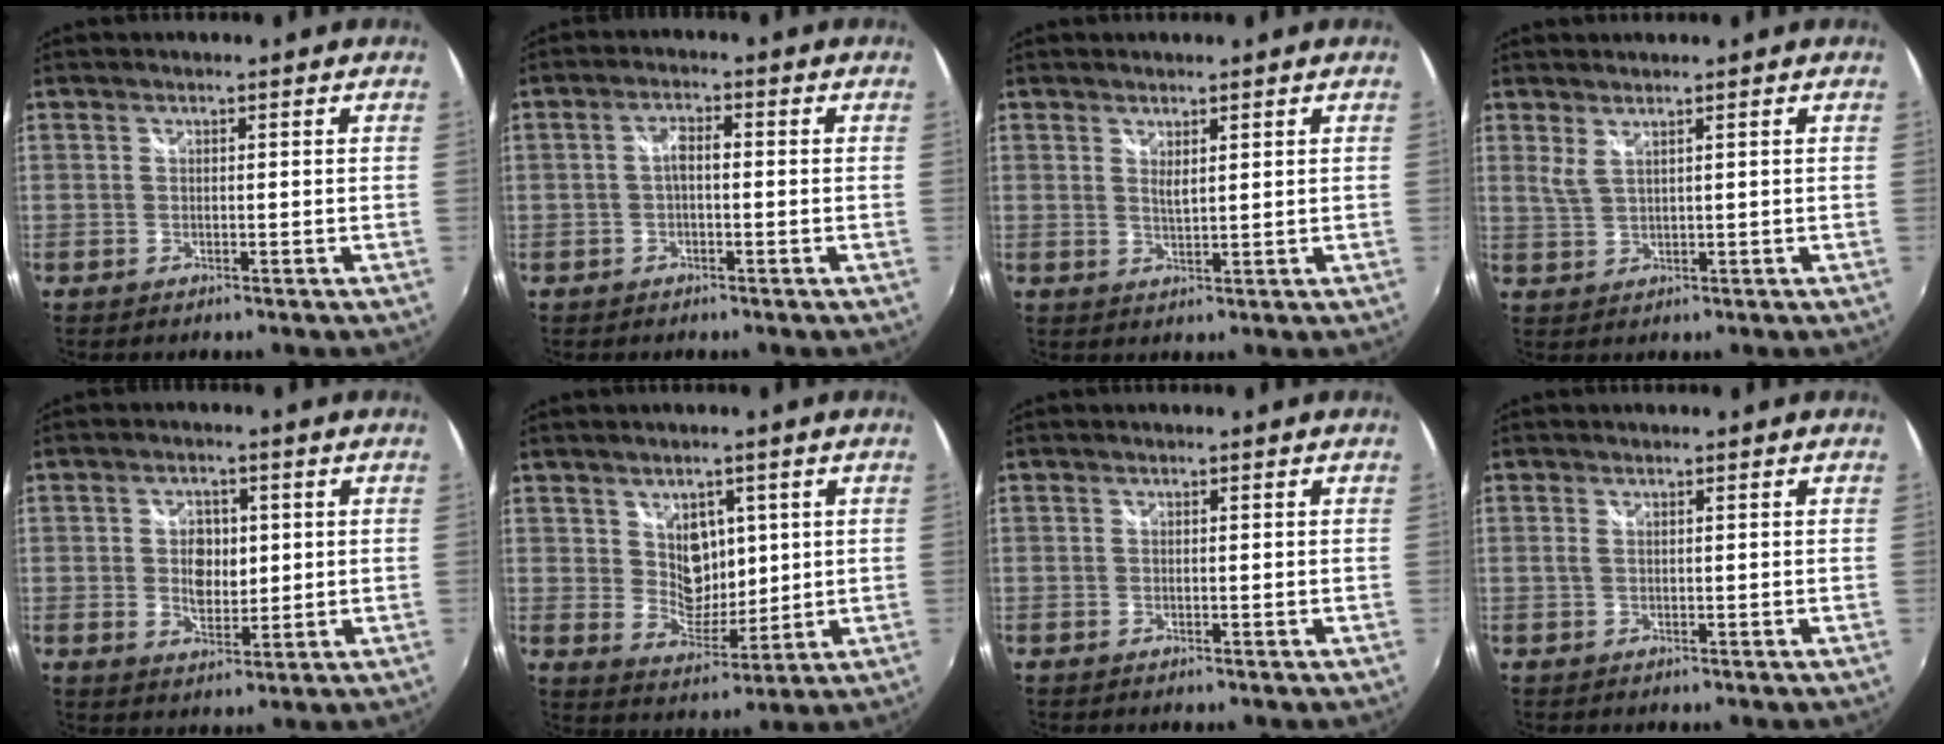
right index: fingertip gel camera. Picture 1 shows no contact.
{"total": 2.8, "force": [-0.5, 1.0, 2.5], "torque": [-0.050, 0.009, -0.010]}
{"total": 1.9, "force": [1.0, 0.4, 1.6], "torque": [-0.026, -0.004, 0.017]}
{"total": 1.9, "force": [1.3, 0.1, 1.4], "torque": [-0.025, -0.002, 0.024]}
{"total": 5.8, "force": [0.5, 4.0, 4.2], "torque": [-0.072, 0.003, 0.010]}
{"total": 7.5, "force": [2.6, 5.6, 4.2], "torque": [-0.061, -0.004, 0.055]}
{"total": 0.0}
{"total": 0.6, "force": [0.1, 0.1, 0.6], "torque": [-0.014, 0.001, 0.001]}